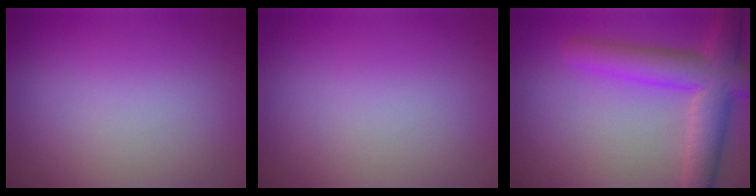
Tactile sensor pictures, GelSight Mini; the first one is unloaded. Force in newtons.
{"total": 0.0}
{"total": 6.3, "press": 6.3, "slide": 0.3}